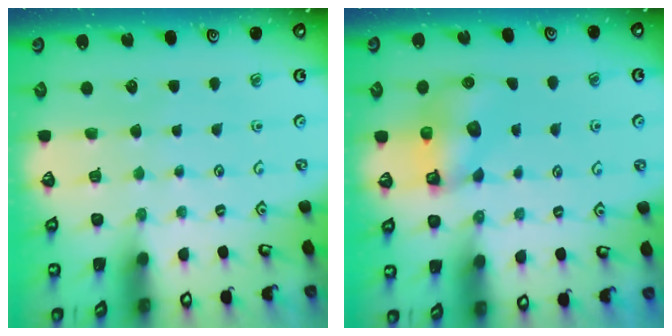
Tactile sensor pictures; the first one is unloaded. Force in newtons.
{"total": 8.0, "press": 7.9, "slide": 0.5}